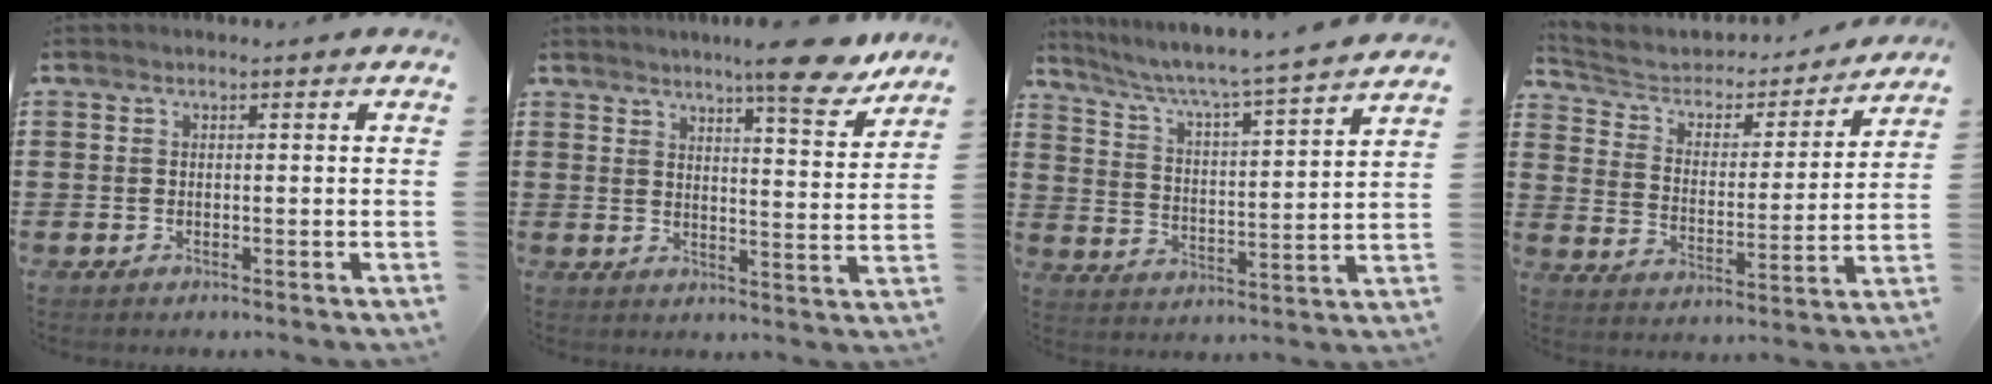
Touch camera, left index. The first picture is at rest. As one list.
[{"total": 9.4, "force": [7.9, 0.4, 5.1], "torque": [-0.073, -0.044, 0.131]}, {"total": 4.8, "force": [4.1, -0.8, 2.3], "torque": [-0.064, -0.042, 0.057]}, {"total": 3.7, "force": [3.2, 1.8, 0.8], "torque": [-0.042, -0.028, 0.045]}]